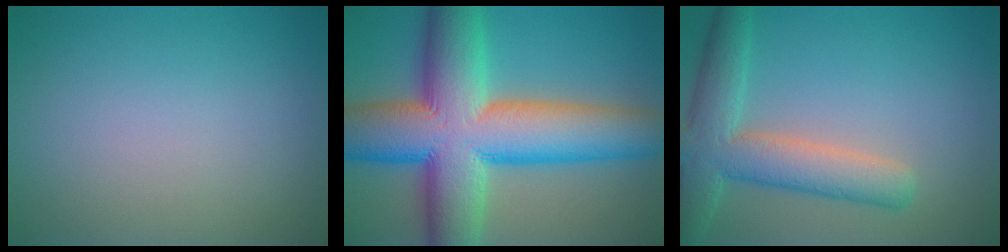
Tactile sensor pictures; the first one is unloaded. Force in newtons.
{"total": 15.8, "press": 15.8, "slide": 0.3}
{"total": 6.5, "press": 6.5, "slide": 0.3}